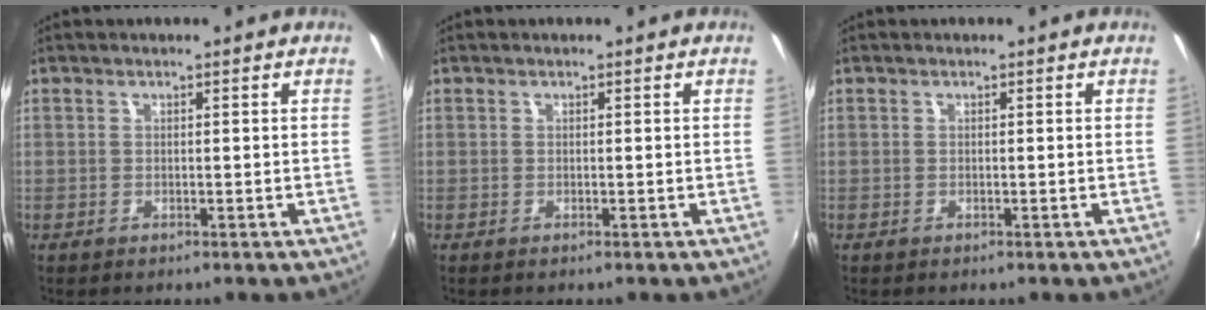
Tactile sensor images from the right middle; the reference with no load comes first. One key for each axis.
{"total": 0.0}
{"total": 0.0}